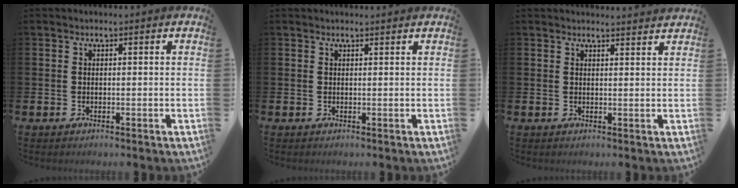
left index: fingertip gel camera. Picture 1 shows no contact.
{"total": 0.6, "force": [0.6, 0.0, 0.1], "torque": [0.009, -0.004, 0.008]}
{"total": 1.8, "force": [1.8, -0.1, -0.1], "torque": [0.010, -0.015, 0.031]}